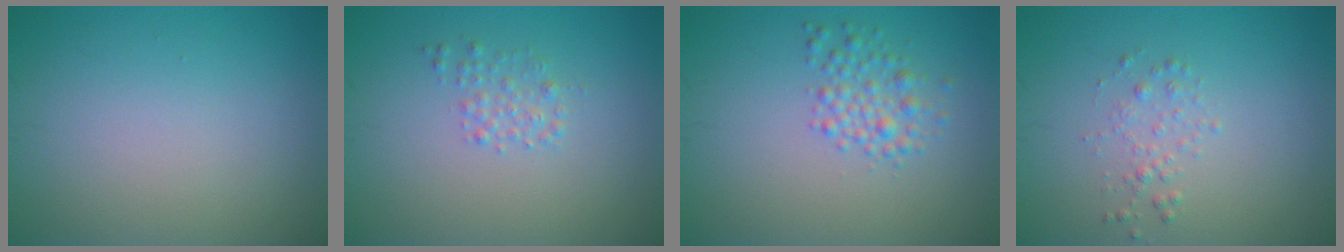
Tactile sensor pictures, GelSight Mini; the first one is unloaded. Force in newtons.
{"total": 1.4, "press": 1.4, "slide": 0.1}
{"total": 2.3, "press": 2.3, "slide": 0.0}
{"total": 1.3, "press": 1.3, "slide": 0.0}